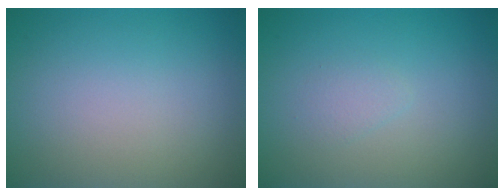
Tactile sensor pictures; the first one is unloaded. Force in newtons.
{"total": 0.9, "press": 0.9, "slide": 0.1}